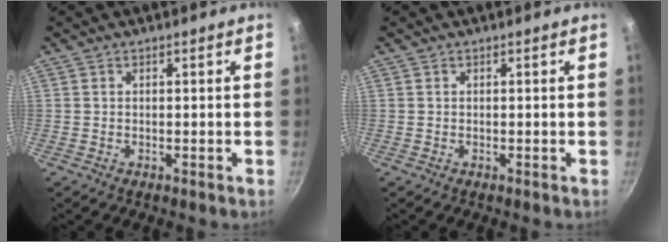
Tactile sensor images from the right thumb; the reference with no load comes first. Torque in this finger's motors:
{"motor_torque": [-0.10, 0.10, 0.00, 0.00, 0.00]}